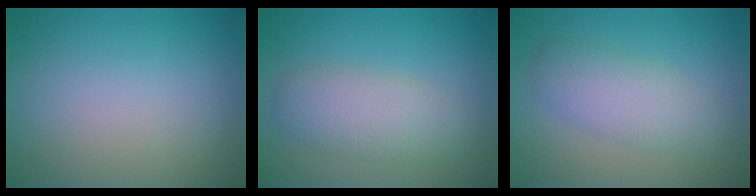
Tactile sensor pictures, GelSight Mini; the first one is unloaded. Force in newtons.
{"total": 3.9, "press": 3.9, "slide": 0.1}
{"total": 3.4, "press": 3.4, "slide": 0.2}